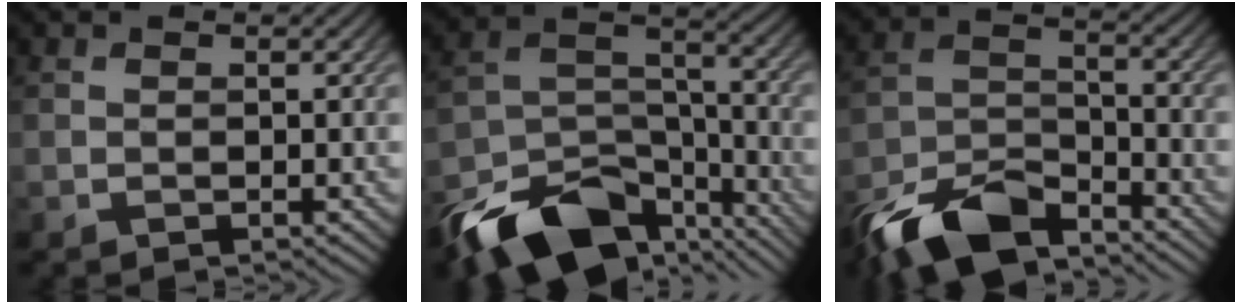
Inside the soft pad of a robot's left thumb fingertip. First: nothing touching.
{"total": 15.3, "force": [-10.8, 7.4, 7.9], "torque": [-0.169, -0.026, -0.183]}
{"total": 11.5, "force": [-9.0, 4.3, 5.8], "torque": [-0.112, -0.006, -0.180]}